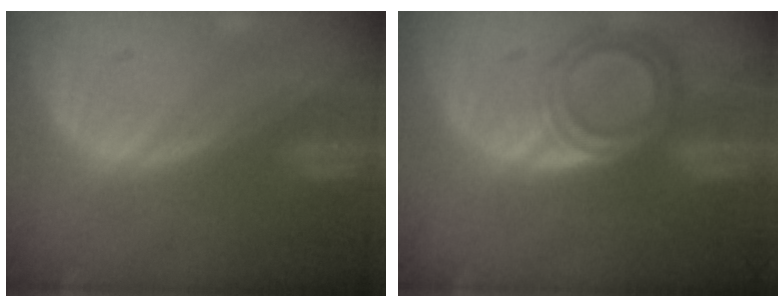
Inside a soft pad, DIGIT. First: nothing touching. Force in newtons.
{"total": 6.3, "press": 5.6, "slide": 2.9}